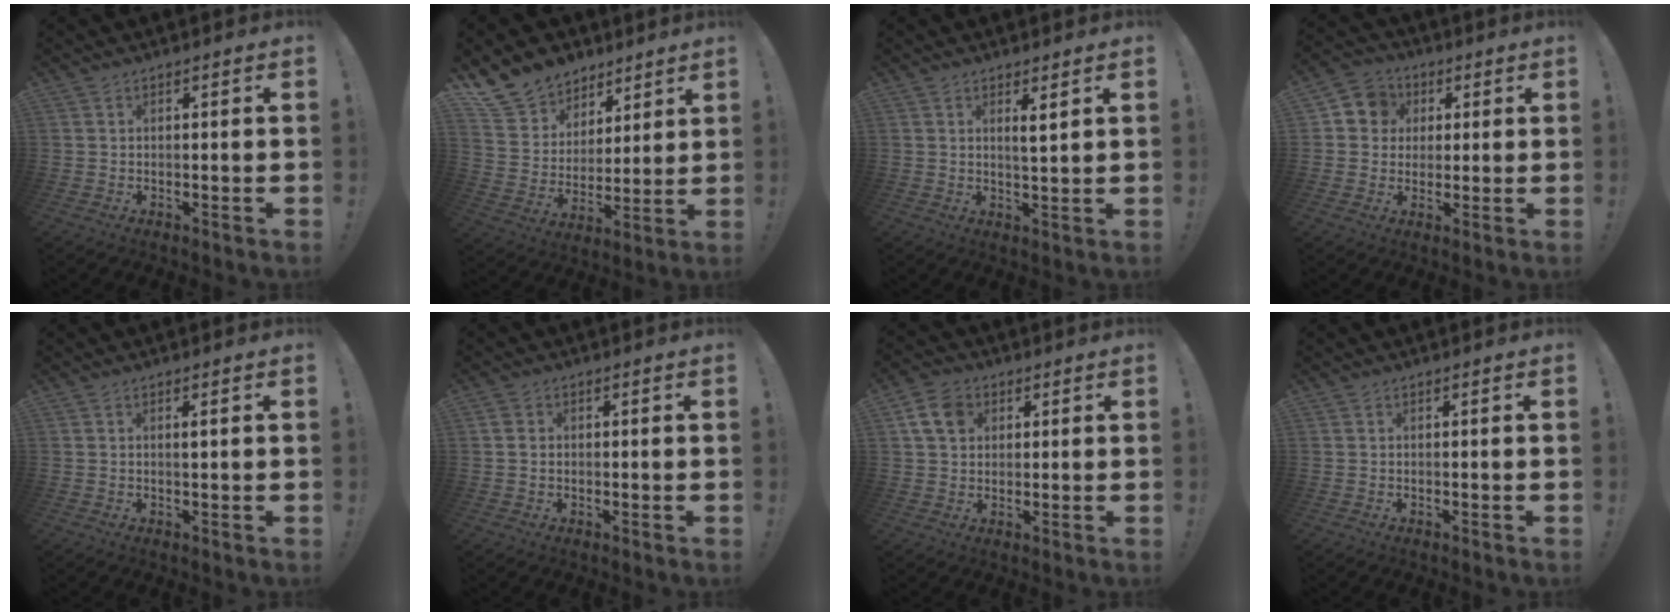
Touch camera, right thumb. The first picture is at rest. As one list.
[{"total": 12.6, "force": [9.0, 8.5, 2.3], "torque": [-0.036, -0.072, 0.179]}, {"total": 3.6, "force": [2.1, 0.2, 2.9], "torque": [-0.041, -0.018, 0.029]}, {"total": 8.1, "force": [1.6, 7.6, 2.2], "torque": [-0.030, 0.001, 0.035]}, {"total": 1.1, "force": [0.4, 0.0, 1.1], "torque": [-0.007, -0.005, 0.002]}, {"total": 2.7, "force": [0.2, 2.3, 1.4], "torque": [-0.021, 0.006, 0.004]}, {"total": 8.7, "force": [3.3, 6.4, 4.8], "torque": [-0.080, 0.001, 0.069]}, {"total": 0.0}]